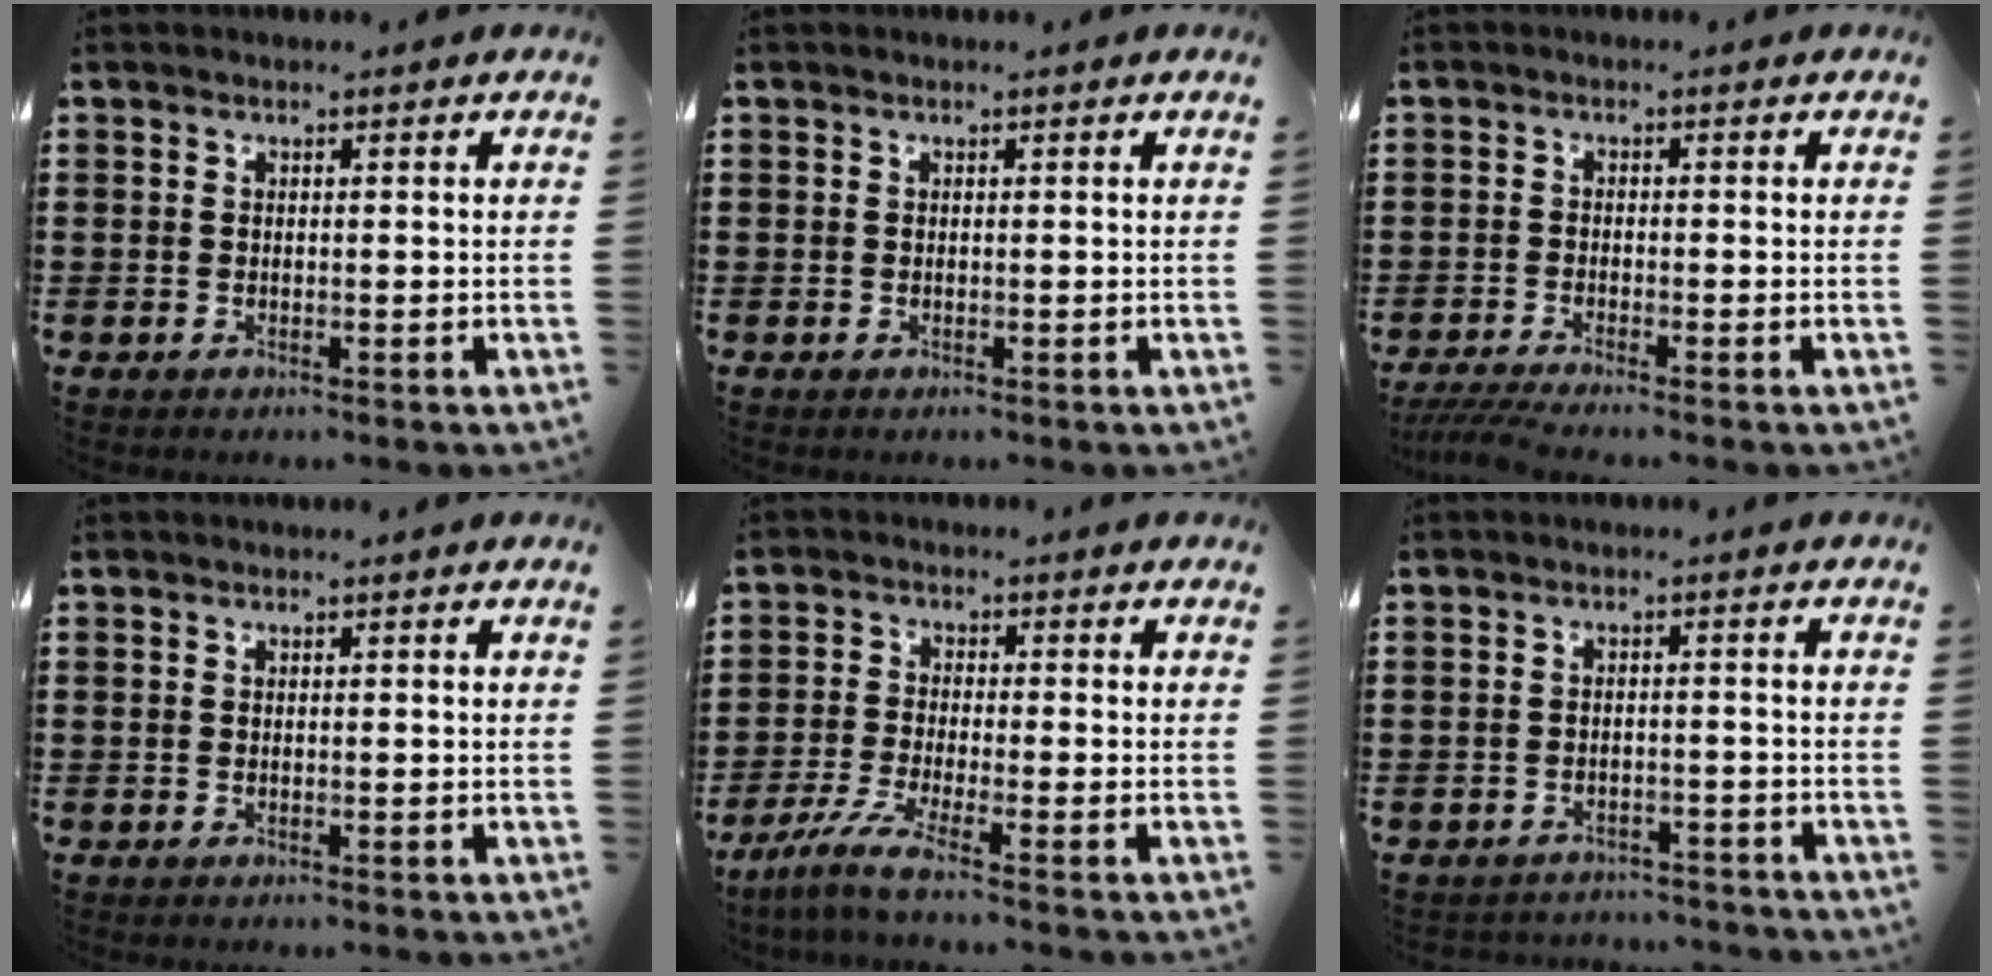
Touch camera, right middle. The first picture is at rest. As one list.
[{"total": 0.0}, {"total": 2.5, "force": [-2.1, -0.2, 1.4], "torque": [-0.032, -0.006, -0.041]}, {"total": 0.0}, {"total": 4.4, "force": [-3.2, 0.0, 3.0], "torque": [-0.081, -0.019, -0.067]}, {"total": 2.4, "force": [-2.3, 0.3, -0.1], "torque": [-0.007, -0.003, -0.051]}]